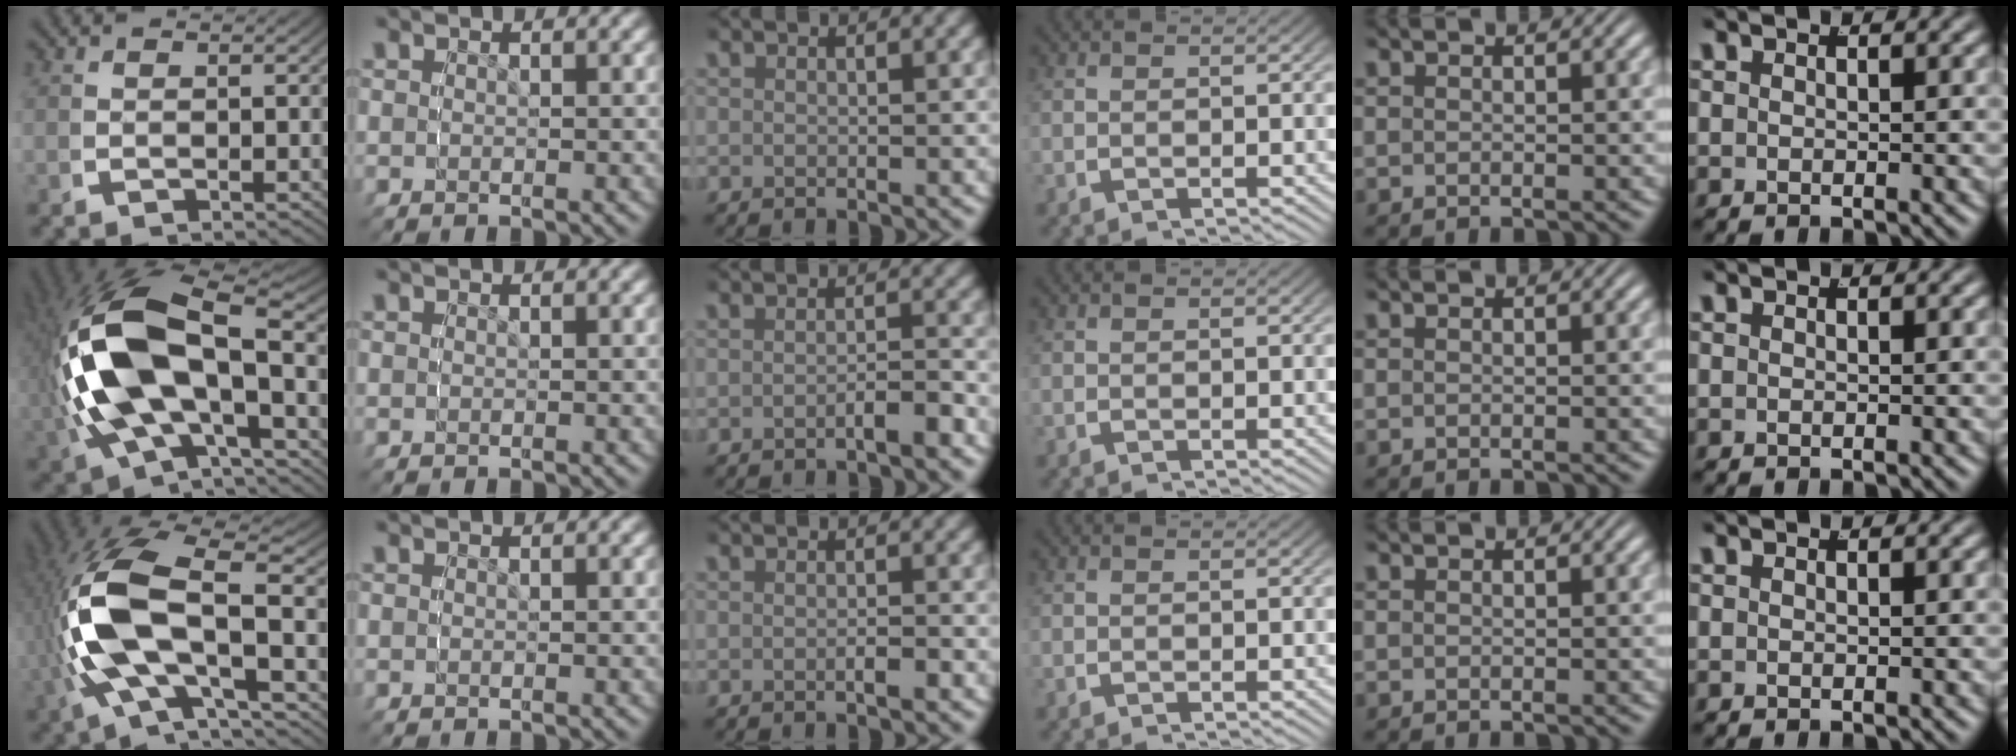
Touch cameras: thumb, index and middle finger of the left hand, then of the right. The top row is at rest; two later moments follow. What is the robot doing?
{"motion": "grasp_and_lifting", "object": "button"}